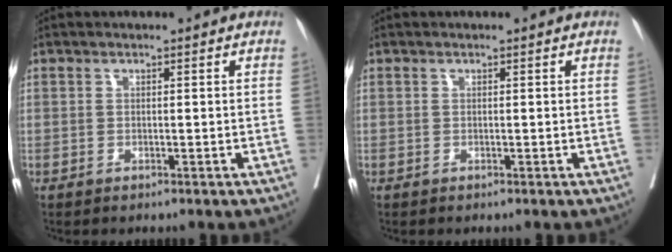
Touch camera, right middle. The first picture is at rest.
{"total": 0.0}